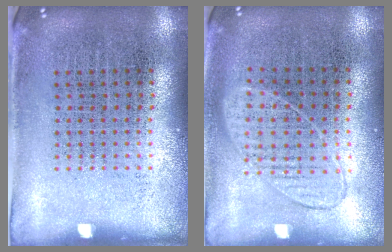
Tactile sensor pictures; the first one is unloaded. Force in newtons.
{"total": 0.9, "press": 0.9, "slide": 0.3}